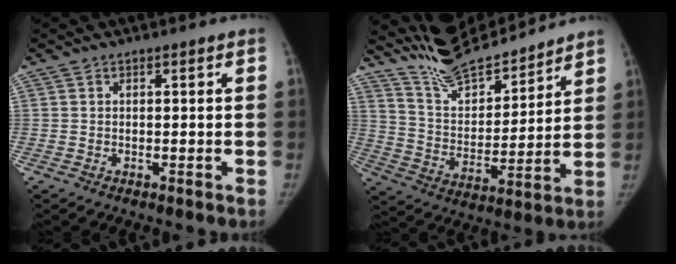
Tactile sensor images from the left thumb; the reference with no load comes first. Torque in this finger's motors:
{"motor_torque": [0.24, -0.42, -0.42, -0.60, 0.07]}